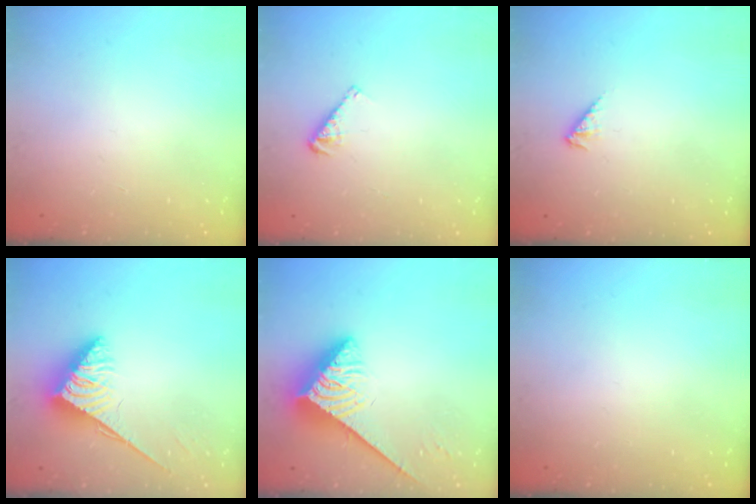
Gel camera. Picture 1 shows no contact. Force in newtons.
{"total": 4.6, "press": 4.6, "slide": 0.6}
{"total": 3.0, "press": 2.9, "slide": 0.6}
{"total": 3.8, "press": 3.8, "slide": 0.6}
{"total": 4.4, "press": 4.4, "slide": 0.7}
{"total": 0.0}